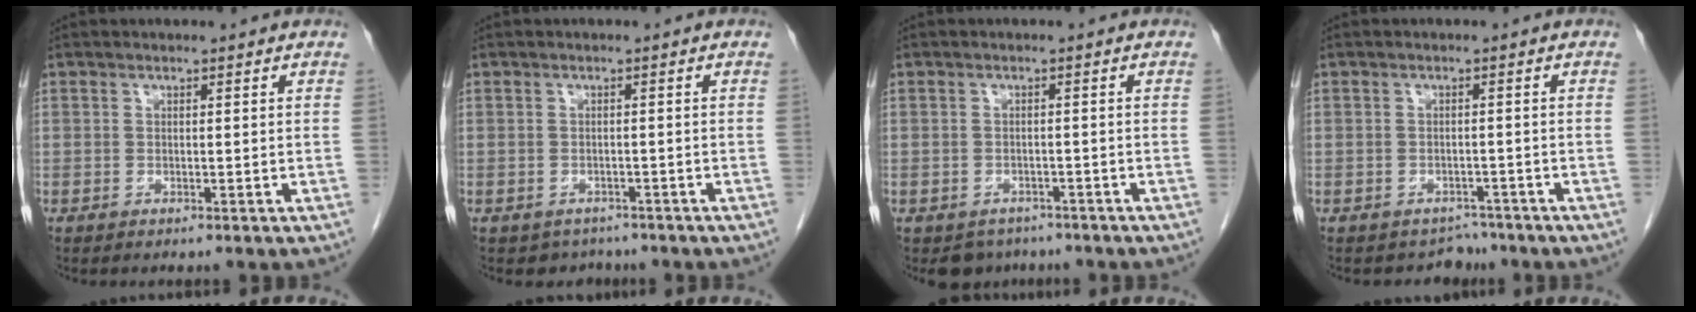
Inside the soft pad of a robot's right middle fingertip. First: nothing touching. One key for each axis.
{"total": 2.8, "fx": -2.2, "fy": 1.8, "fz": -0.1, "tx": -0.001, "ty": 0.005, "tz": -0.030}
{"total": 3.6, "fx": -2.9, "fy": 2.2, "fz": 0.3, "tx": 0.000, "ty": 0.003, "tz": -0.040}
{"total": 2.6, "fx": -2.2, "fy": 1.3, "fz": -0.5, "tx": 0.006, "ty": 0.007, "tz": -0.028}